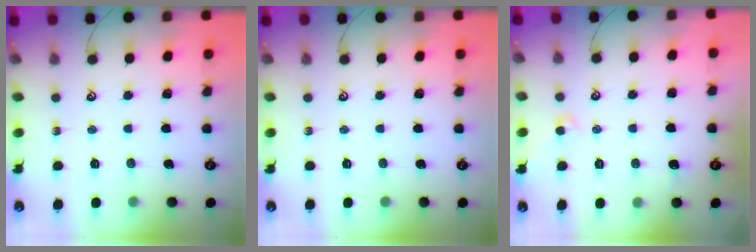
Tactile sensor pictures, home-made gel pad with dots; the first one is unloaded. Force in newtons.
{"total": 0.0}
{"total": 0.0}